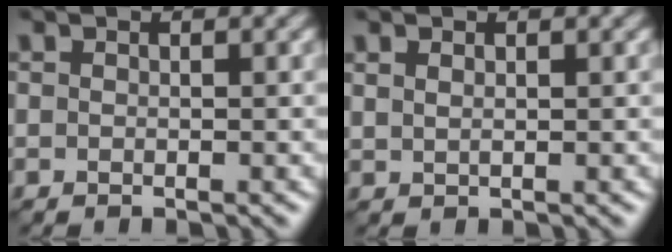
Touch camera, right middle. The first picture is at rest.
{"total": 0.8, "force": [0.5, 0.3, 0.5], "torque": [-0.014, -0.001, 0.014]}